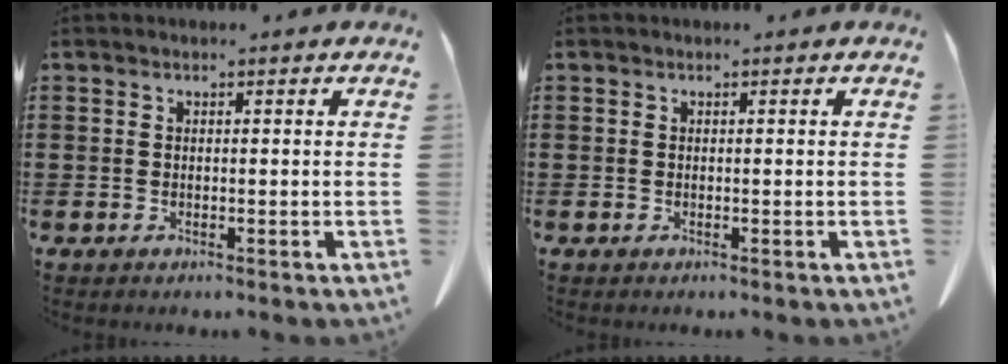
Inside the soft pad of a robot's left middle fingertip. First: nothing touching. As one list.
[{"total": 0.0}]